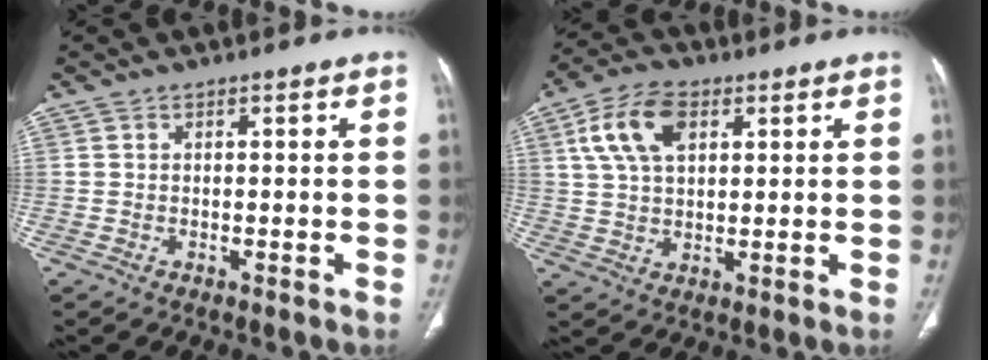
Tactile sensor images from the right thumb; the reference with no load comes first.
{"total": 10.4, "force": [3.9, 6.0, 7.6], "torque": [-0.139, 0.003, 0.071]}